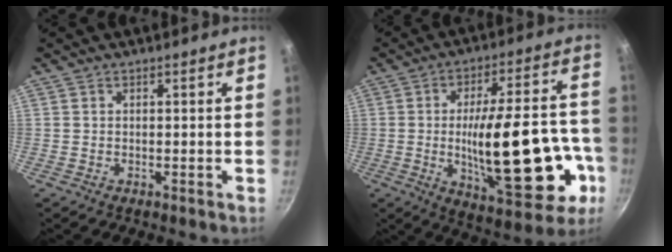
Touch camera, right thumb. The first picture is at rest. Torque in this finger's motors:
{"motor_torque": [2.49, 2.51, 2.49, -0.28, 0.60]}